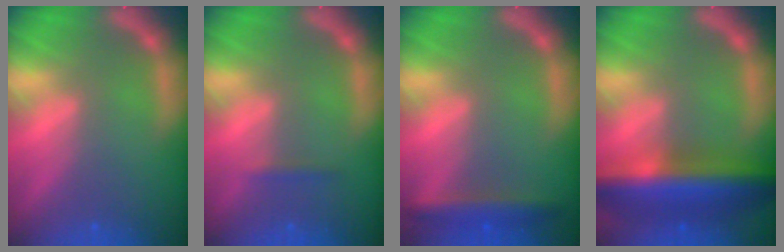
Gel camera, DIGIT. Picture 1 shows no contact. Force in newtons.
{"total": 0.9}
{"total": 3.4}
{"total": 10.0}